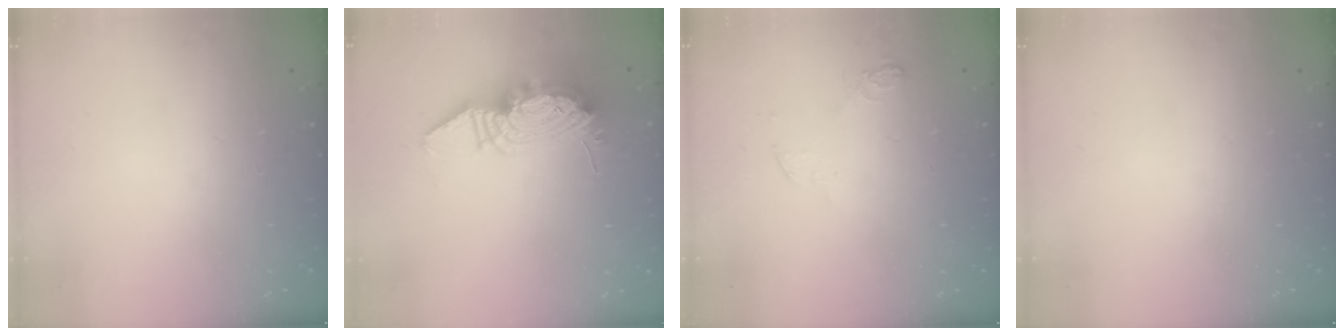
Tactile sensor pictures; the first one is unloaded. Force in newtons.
{"total": 13.7, "press": 13.7, "slide": 1.0}
{"total": 3.8, "press": 3.8, "slide": 0.7}
{"total": 0.0}